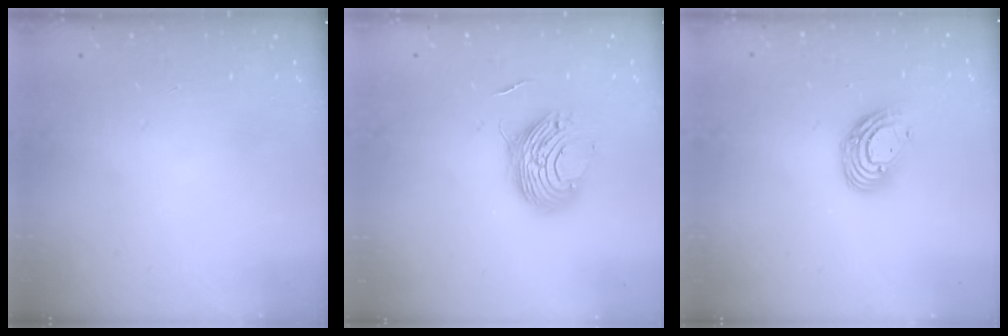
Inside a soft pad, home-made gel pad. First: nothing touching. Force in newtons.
{"total": 10.4, "press": 10.4, "slide": 0.4}
{"total": 10.5, "press": 10.4, "slide": 1.1}